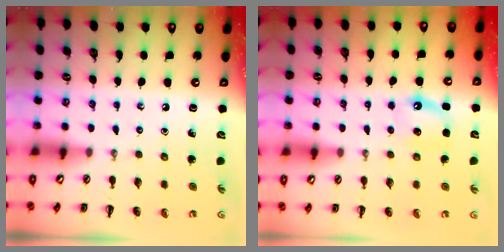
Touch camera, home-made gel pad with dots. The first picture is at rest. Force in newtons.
{"total": 4.9, "press": 4.6, "slide": 1.6}